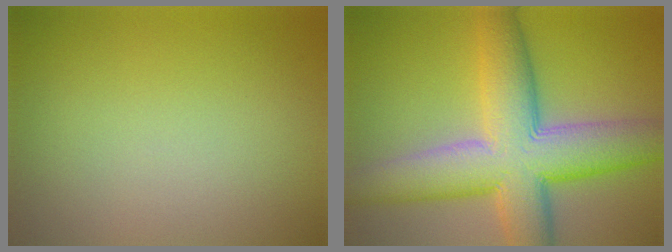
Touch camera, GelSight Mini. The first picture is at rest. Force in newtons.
{"total": 11.2, "press": 11.2, "slide": 0.2}